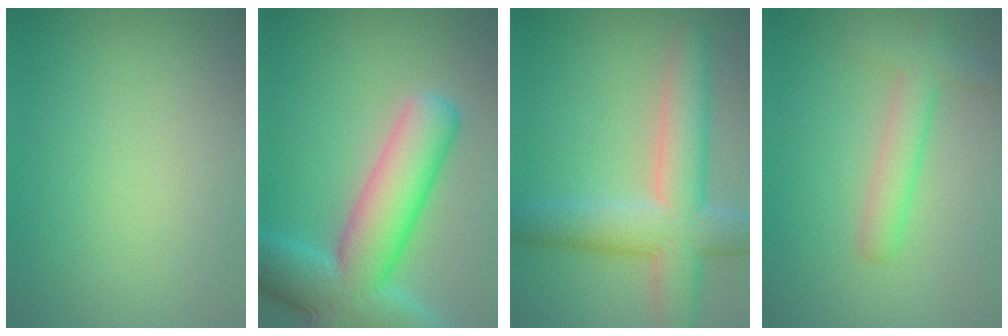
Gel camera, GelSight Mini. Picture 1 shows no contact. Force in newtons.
{"total": 10.5, "press": 10.5, "slide": 0.8}
{"total": 7.3, "press": 7.3, "slide": 0.4}
{"total": 2.9, "press": 2.9, "slide": 0.2}